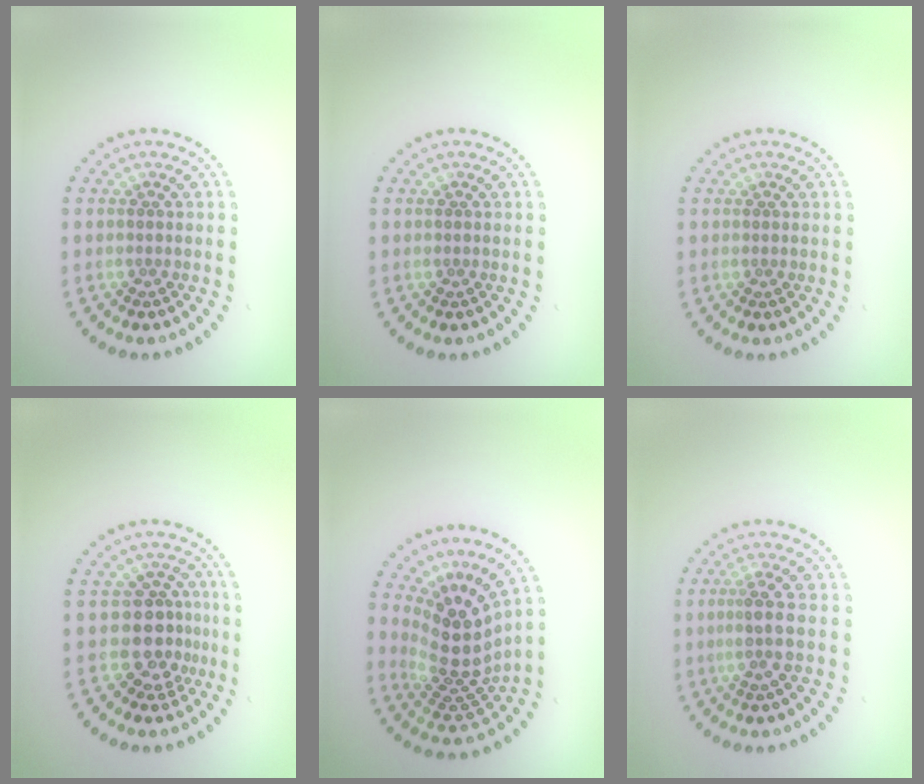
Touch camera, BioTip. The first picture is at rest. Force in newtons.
{"total": 0.0}
{"total": 0.0}
{"total": 3.4, "press": 2.7, "slide": 2.2}
{"total": 5.0, "press": 3.6, "slide": 3.4}
{"total": 2.4, "press": 1.9, "slide": 1.5}